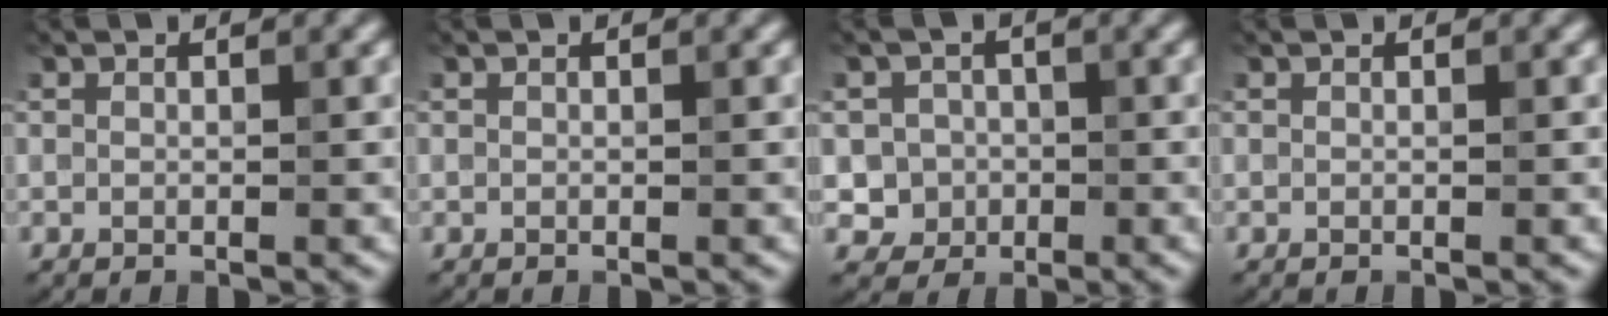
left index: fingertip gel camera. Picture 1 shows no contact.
{"total": 0.0}
{"total": 3.1, "force": [-0.6, 3.0, 0.4], "torque": [0.014, 0.002, -0.022]}
{"total": 0.0}